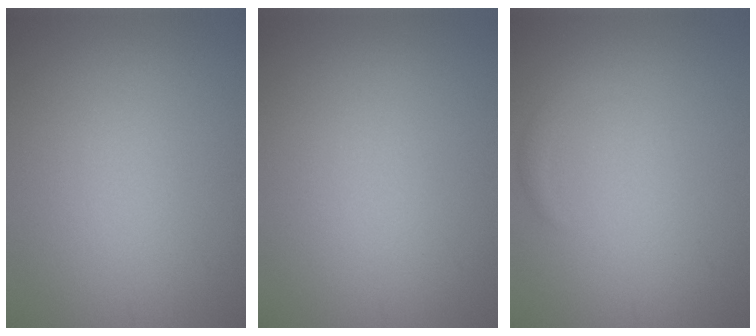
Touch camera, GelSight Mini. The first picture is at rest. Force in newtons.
{"total": 0.0}
{"total": 0.8, "press": 0.8, "slide": 0.1}